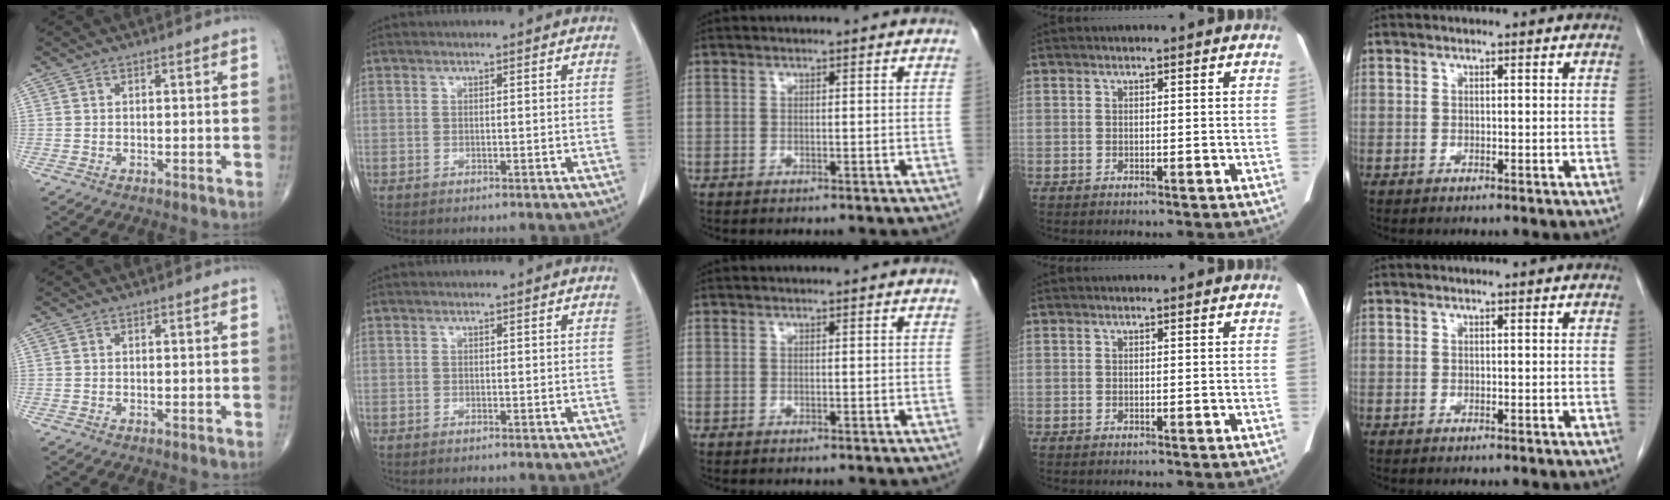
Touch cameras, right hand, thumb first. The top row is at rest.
{}